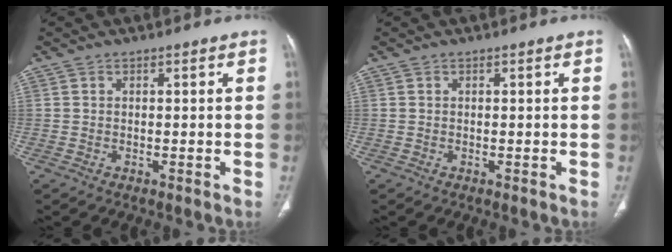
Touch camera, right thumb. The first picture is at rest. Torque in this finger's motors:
{"motor_torque": [0.00, 0.00, -0.08, 0.08, 0.00]}